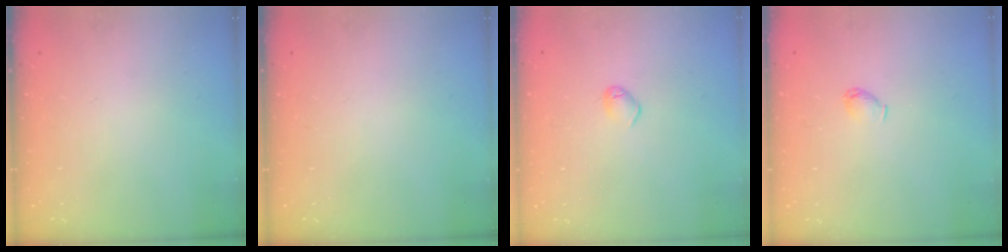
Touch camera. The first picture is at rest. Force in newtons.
{"total": 0.0}
{"total": 5.1, "press": 5.1, "slide": 0.7}
{"total": 3.3, "press": 3.3, "slide": 0.6}